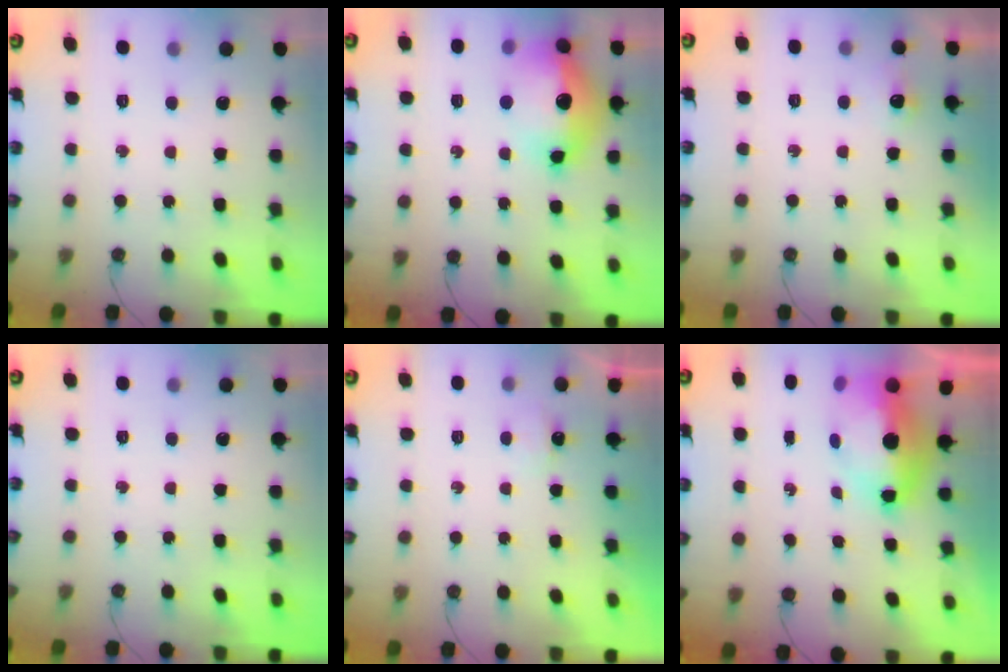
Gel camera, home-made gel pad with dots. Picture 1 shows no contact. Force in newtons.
{"total": 17.0, "press": 16.9, "slide": 1.6}
{"total": 6.1, "press": 6.0, "slide": 1.0}
{"total": 0.0}
{"total": 2.6, "press": 2.6, "slide": 0.4}
{"total": 10.1, "press": 10.1, "slide": 1.3}